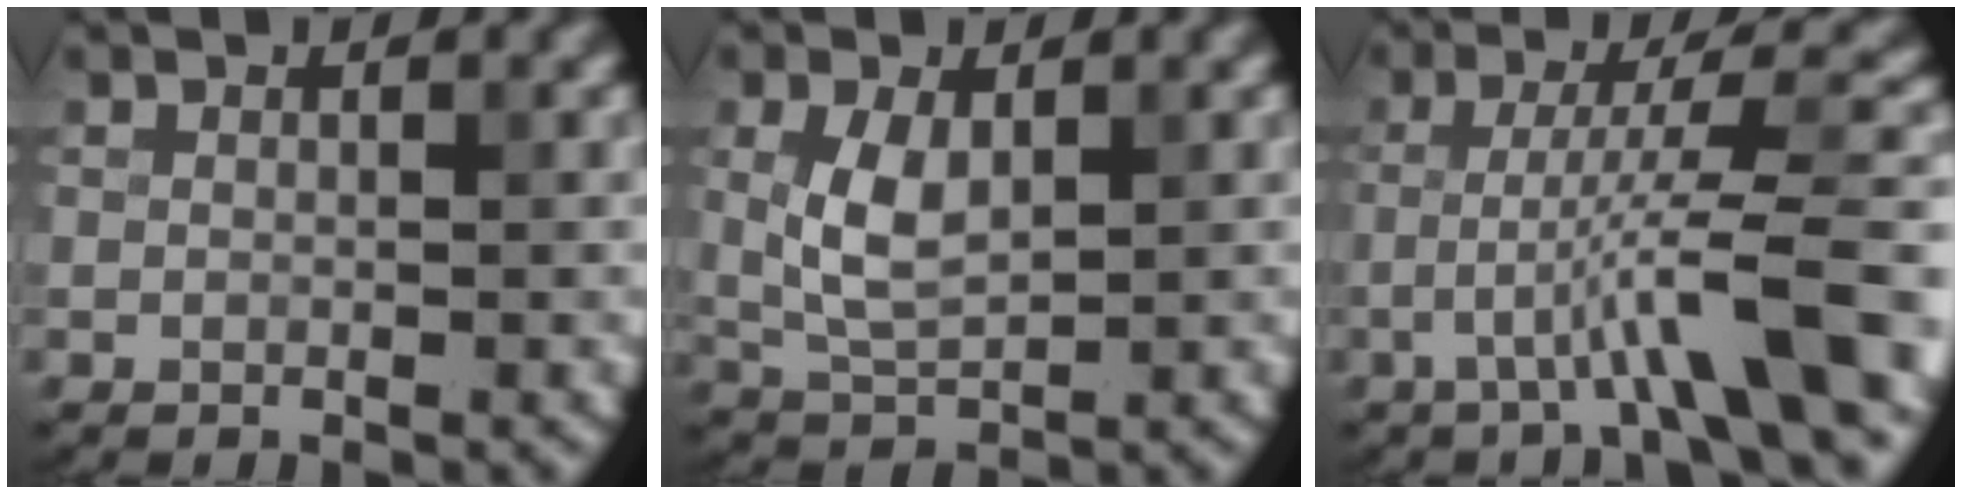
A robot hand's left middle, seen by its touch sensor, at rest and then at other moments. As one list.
[{"total": 3.8, "force": [0.6, 2.1, 3.1], "torque": [-0.071, 0.001, 0.016]}, {"total": 7.5, "force": [-2.6, 0.7, 7.0], "torque": [-0.114, 0.022, -0.046]}]